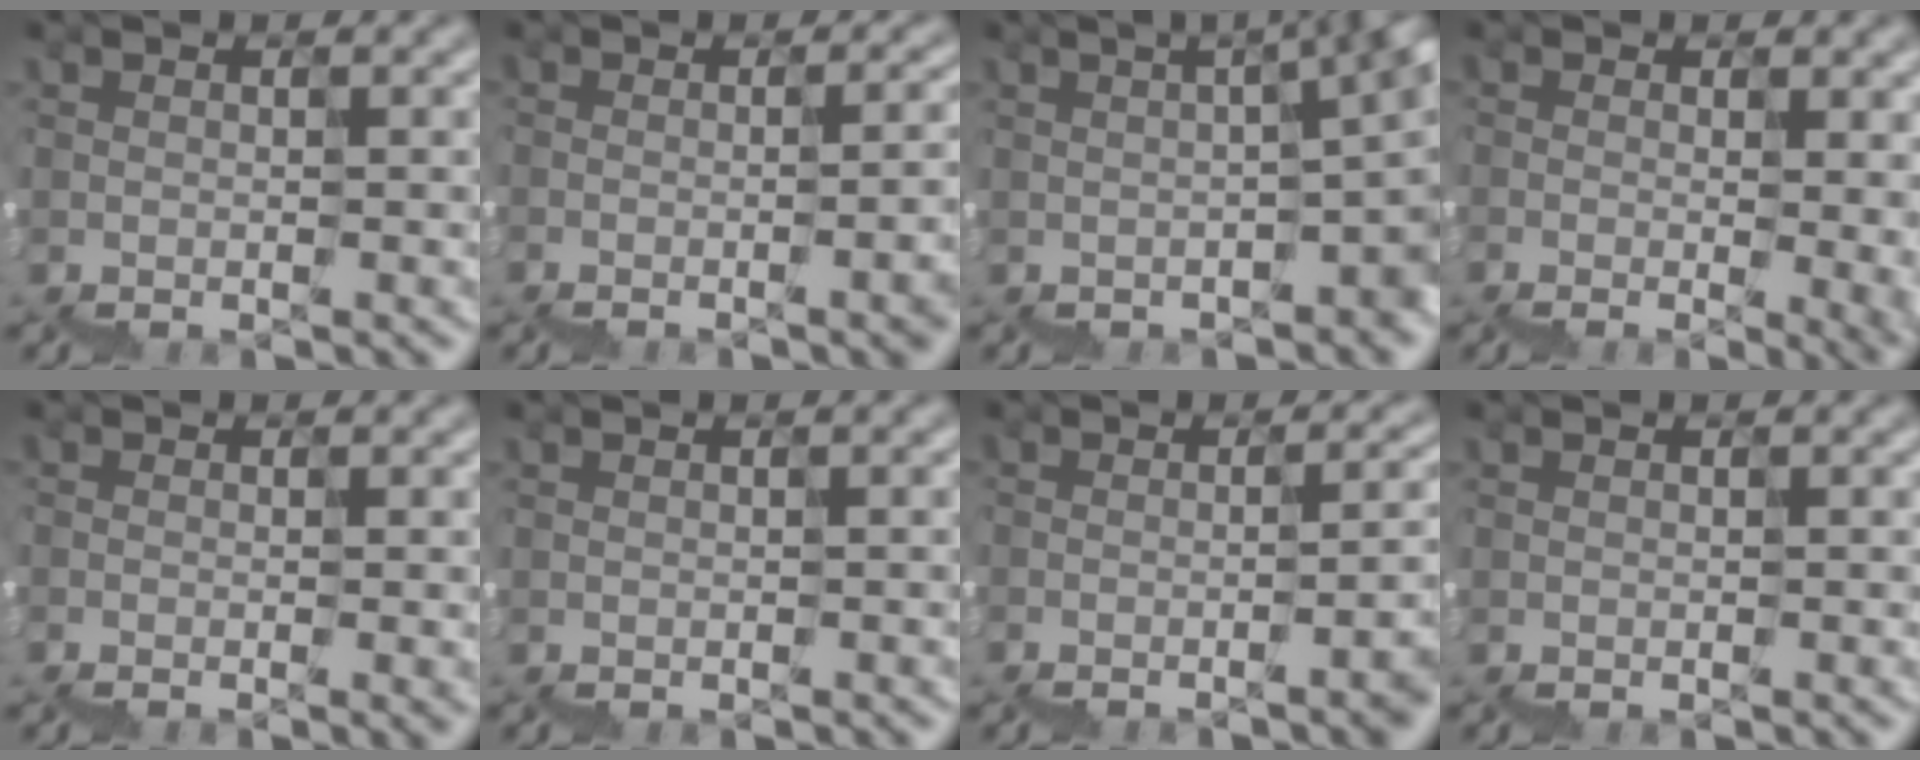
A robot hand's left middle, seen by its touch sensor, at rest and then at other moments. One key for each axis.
{"total": 8.0, "fx": -2.3, "fy": 3.7, "fz": 6.7, "tx": -0.054, "ty": 0.005, "tz": -0.022}
{"total": 9.9, "fx": -1.1, "fy": 3.5, "fz": 9.2, "tx": -0.075, "ty": 0.011, "tz": -0.008}
{"total": 9.1, "fx": -0.6, "fy": 5.0, "fz": 7.6, "tx": -0.098, "ty": -0.003, "tz": 0.016}
{"total": 2.6, "fx": -0.7, "fy": 0.9, "fz": 2.4, "tx": -0.031, "ty": -0.004, "tz": -0.007}
{"total": 0.8, "fx": -0.3, "fy": 0.3, "fz": 0.8, "tx": -0.002, "ty": 0.002, "tz": -0.001}
{"total": 7.0, "fx": -2.4, "fy": 3.0, "fz": 5.8, "tx": -0.042, "ty": 0.006, "tz": -0.028}
{"total": 0.0}